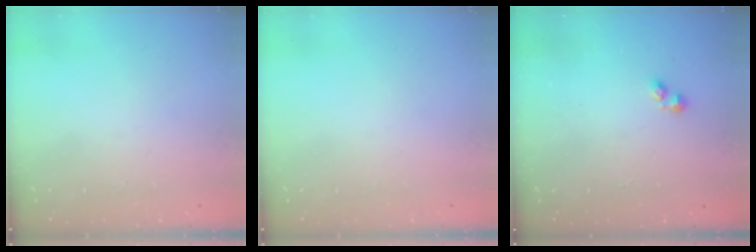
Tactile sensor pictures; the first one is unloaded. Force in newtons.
{"total": 0.0}
{"total": 2.3, "press": 2.2, "slide": 0.3}